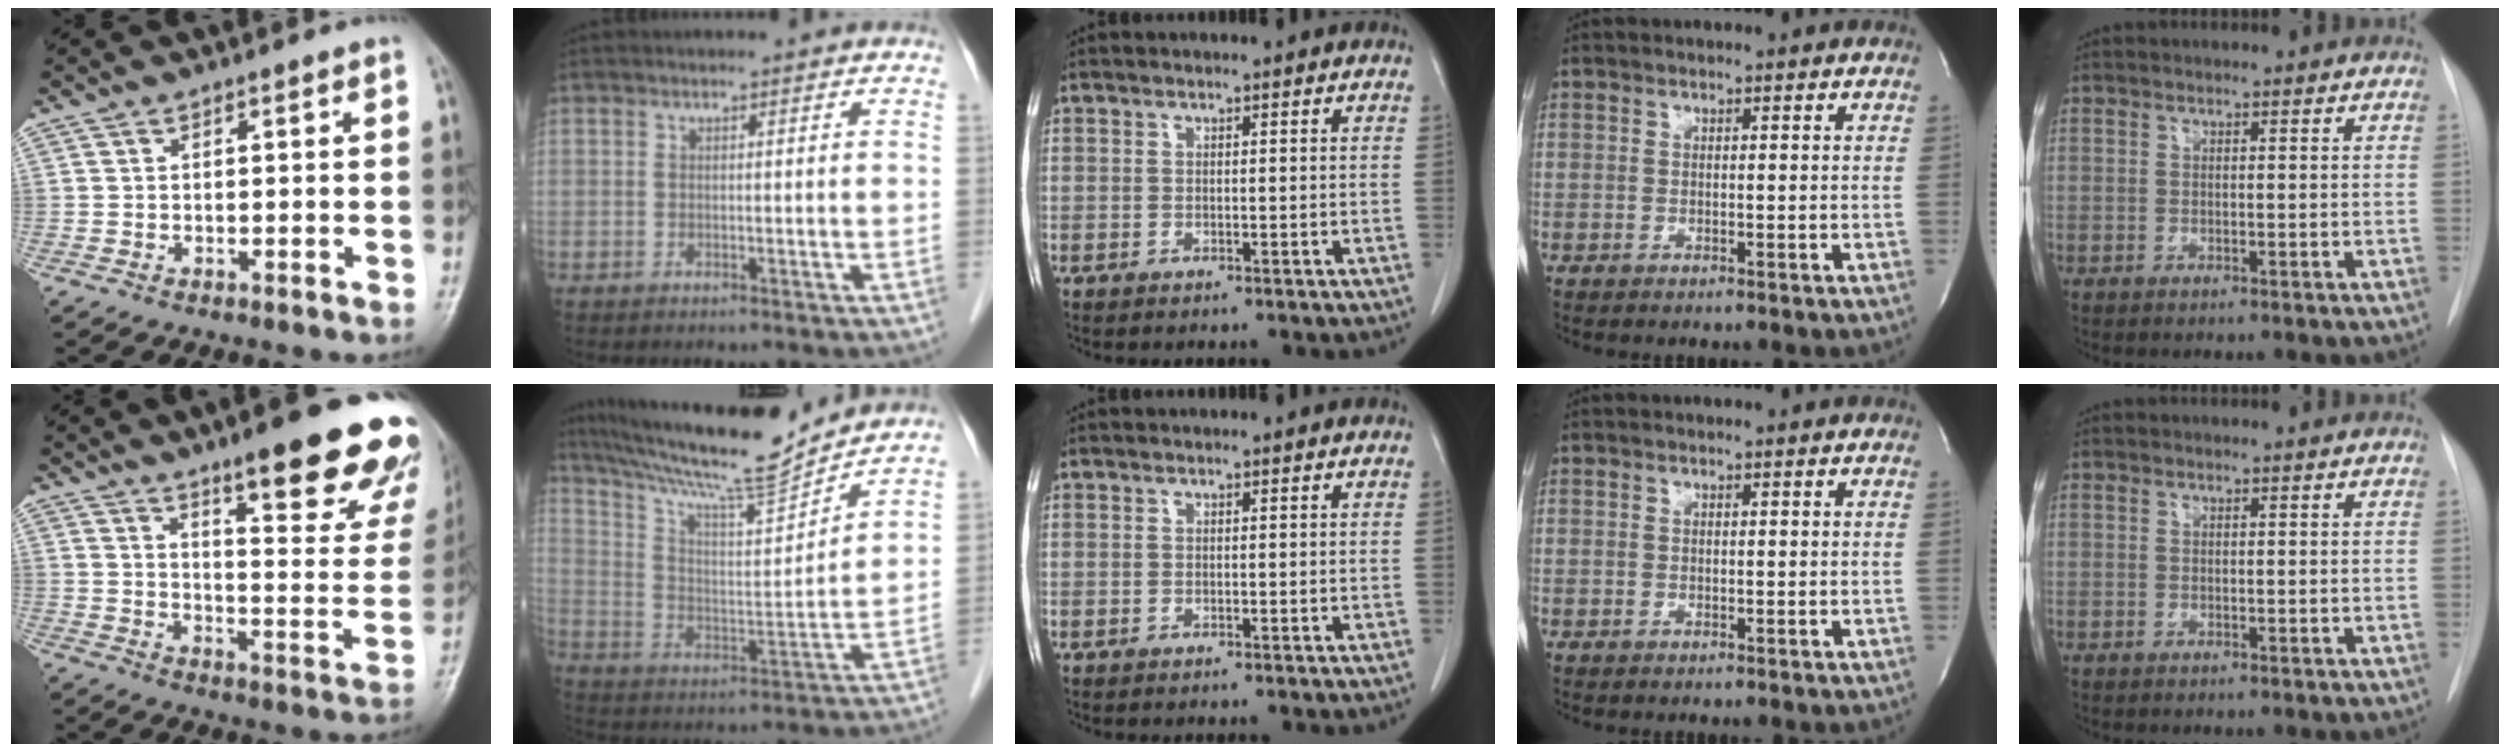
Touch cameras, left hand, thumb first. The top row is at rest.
{"thumb": {"total": 22.9, "force": [15.5, 5.2, 16.0], "torque": [-0.172, -0.081, 0.206]}, "index": {"total": 16.9, "force": [15.3, 0.0, 7.1], "torque": [-0.127, -0.004, 0.253]}}